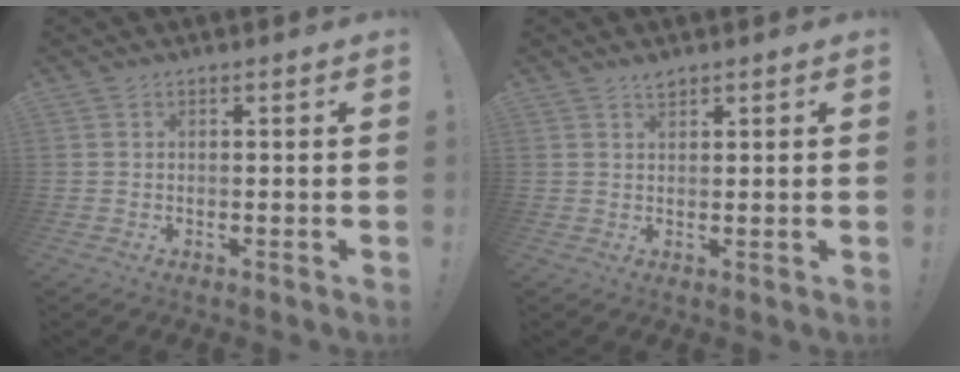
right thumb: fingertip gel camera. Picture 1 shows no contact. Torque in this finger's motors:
{"motor_torque": [-0.23, 0.03, 0.33, 0.00, -0.02]}